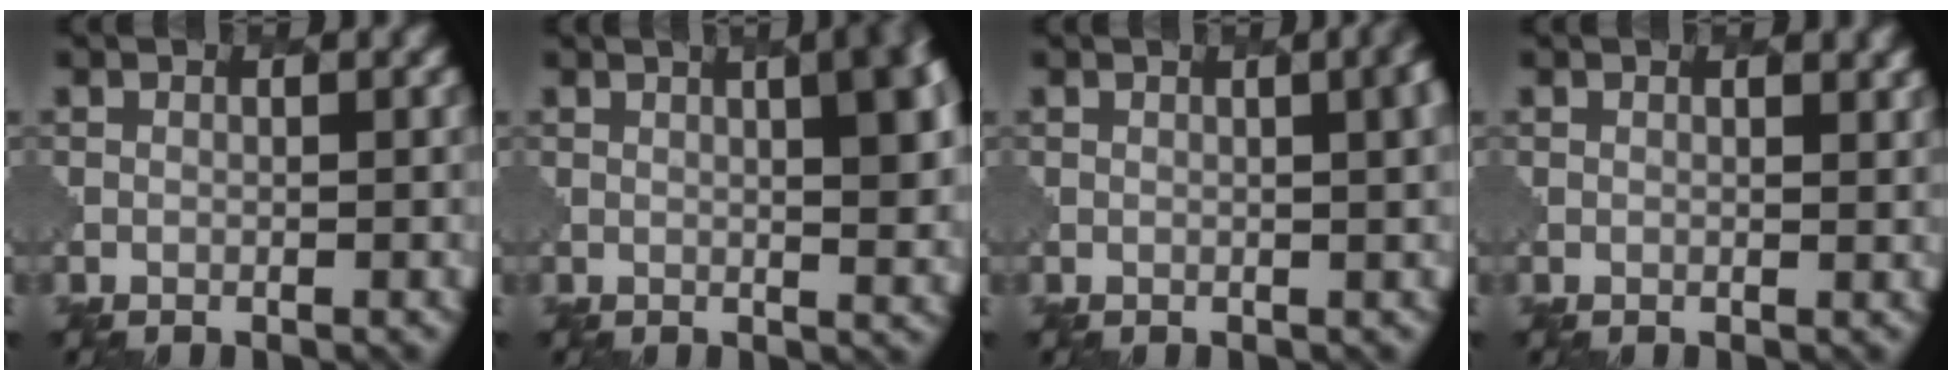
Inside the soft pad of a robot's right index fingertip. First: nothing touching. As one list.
[{"total": 10.5, "force": [2.7, 5.0, 8.9], "torque": [-0.013, 0.051, -0.001]}, {"total": 4.7, "force": [1.0, 2.1, 4.1], "torque": [-0.012, 0.015, 0.001]}, {"total": 0.9, "force": [0.8, 0.1, 0.3], "torque": [-0.008, -0.004, 0.007]}]